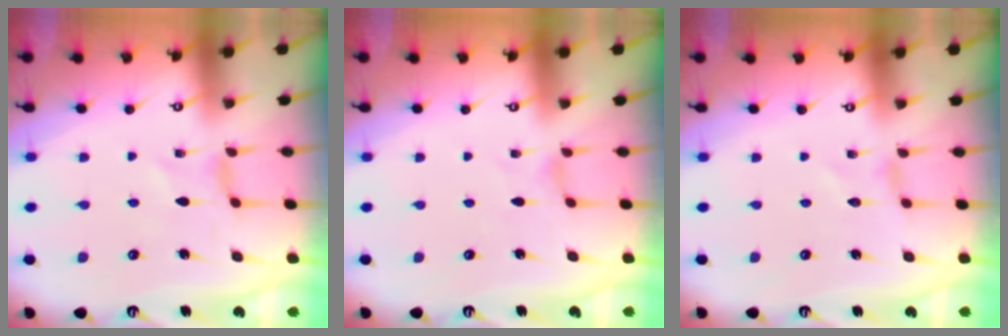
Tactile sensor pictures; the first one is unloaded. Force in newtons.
{"total": 0.0}
{"total": 0.0}